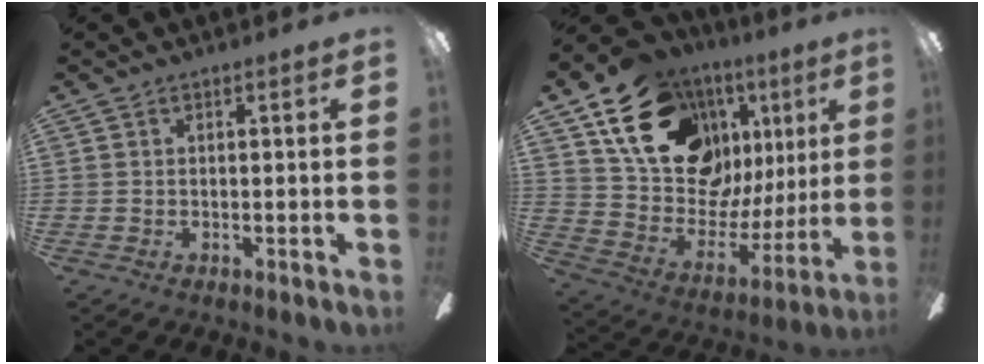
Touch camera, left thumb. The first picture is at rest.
{"total": 22.7, "force": [12.3, 15.0, 11.6], "torque": [-0.192, -0.055, 0.236]}